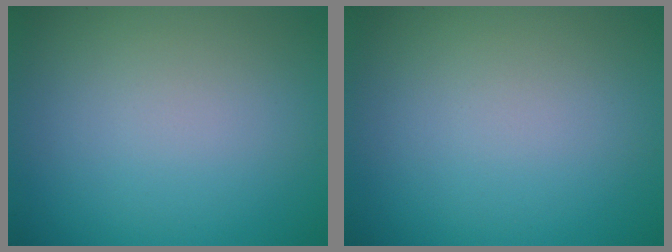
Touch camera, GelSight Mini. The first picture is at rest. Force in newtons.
{"total": 0.0}